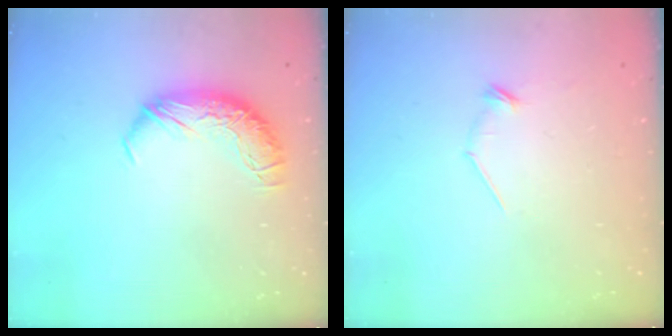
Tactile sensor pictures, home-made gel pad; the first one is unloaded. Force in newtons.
{"total": 7.8, "press": 7.8, "slide": 0.5}